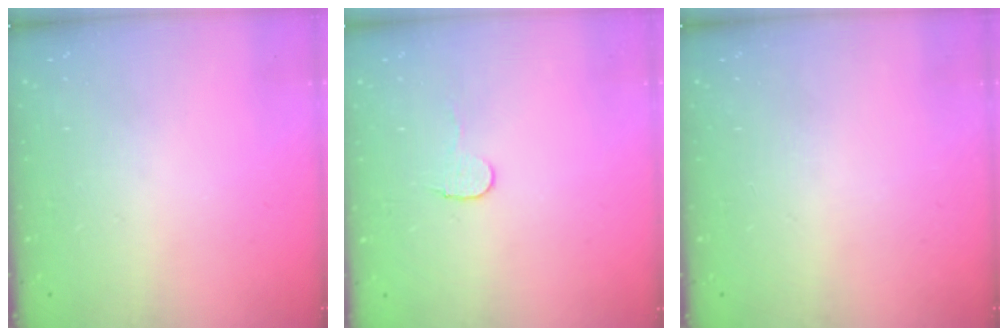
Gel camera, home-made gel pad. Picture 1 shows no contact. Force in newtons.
{"total": 5.0, "press": 5.0, "slide": 0.4}
{"total": 0.0}